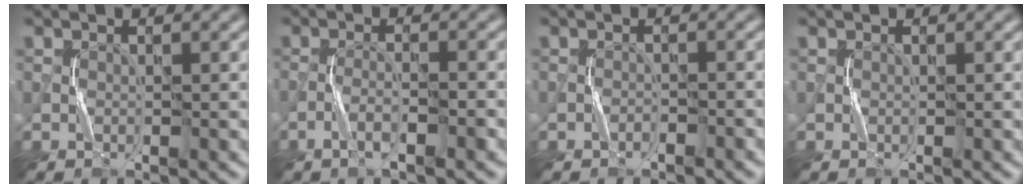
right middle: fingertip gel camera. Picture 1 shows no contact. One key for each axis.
{"total": 2.4, "fx": -1.6, "fy": 0.0, "fz": 1.9, "tx": -0.041, "ty": 0.006, "tz": -0.029}
{"total": 0.7, "fx": -0.7, "fy": 0.1, "fz": 0.2, "tx": -0.004, "ty": 0.003, "tz": -0.010}
{"total": 0.0}